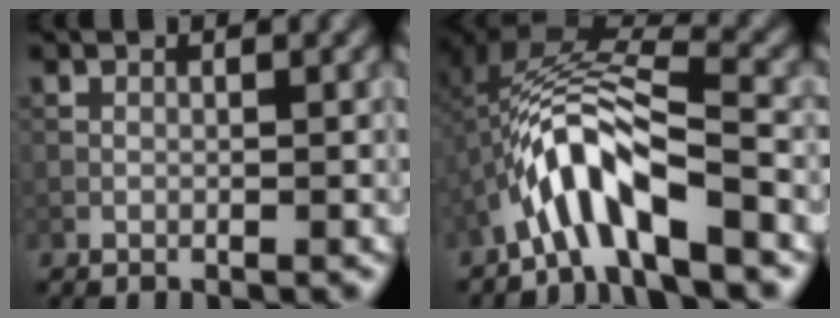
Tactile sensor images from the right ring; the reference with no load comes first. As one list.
[{"total": 7.4, "force": [-3.5, 2.3, 6.2], "torque": [-0.117, 0.017, -0.065]}]